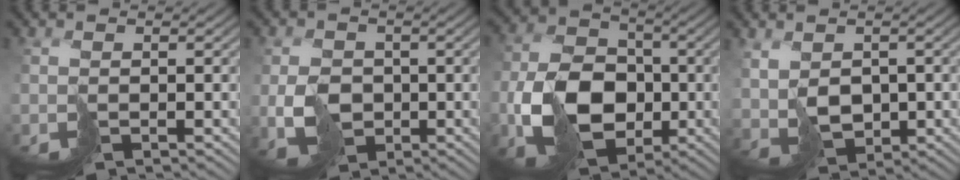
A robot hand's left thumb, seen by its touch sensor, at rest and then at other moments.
{"total": 4.6, "force": [-0.3, 4.1, 2.1], "torque": [-0.056, -0.015, -0.003]}
{"total": 12.2, "force": [-2.5, 9.3, 7.5], "torque": [-0.176, -0.023, -0.047]}
{"total": 4.1, "force": [1.0, 3.4, 2.1], "torque": [-0.041, -0.007, 0.032]}